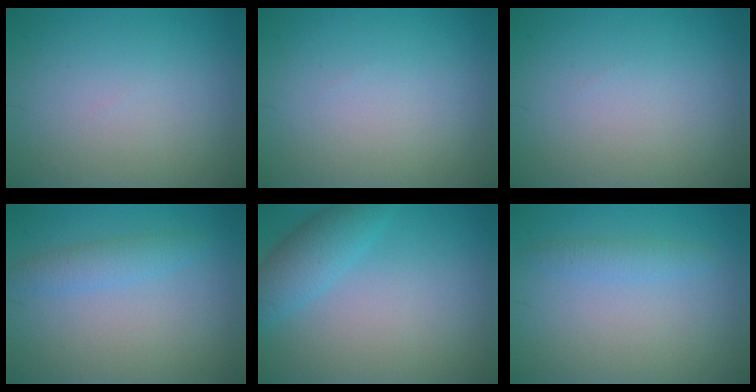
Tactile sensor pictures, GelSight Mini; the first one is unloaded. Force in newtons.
{"total": 0.0}
{"total": 0.0}
{"total": 2.0, "press": 1.9, "slide": 0.2}
{"total": 3.5, "press": 3.5, "slide": 0.2}
{"total": 1.4, "press": 1.4, "slide": 0.1}